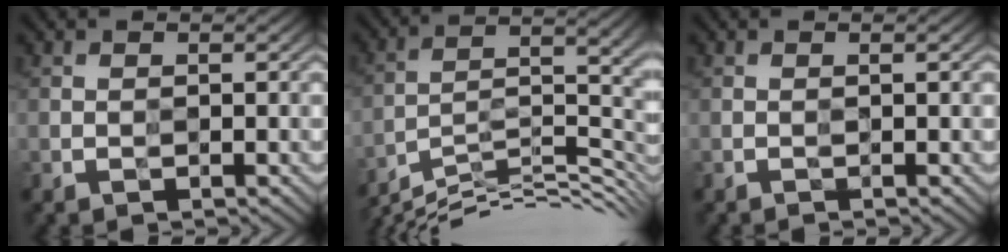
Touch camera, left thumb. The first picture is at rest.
{"total": 14.3, "force": [-10.1, 3.1, 9.8], "torque": [-0.174, 0.002, -0.169]}
{"total": 0.9, "force": [-0.2, -0.2, 0.9], "torque": [-0.018, 0.003, -0.006]}